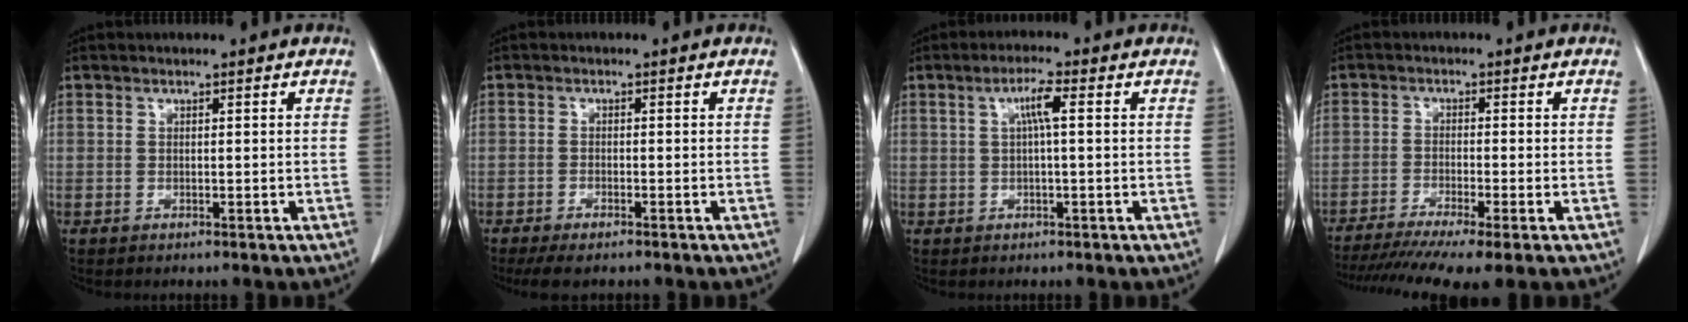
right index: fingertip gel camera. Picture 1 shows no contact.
{"total": 4.2, "force": [-3.3, 1.1, 2.3], "torque": [-0.040, -0.010, -0.051]}
{"total": 3.4, "force": [0.8, 0.3, 3.3], "torque": [-0.065, 0.010, 0.013]}
{"total": 11.0, "force": [-8.4, 0.3, 7.1], "torque": [-0.115, -0.018, -0.135]}